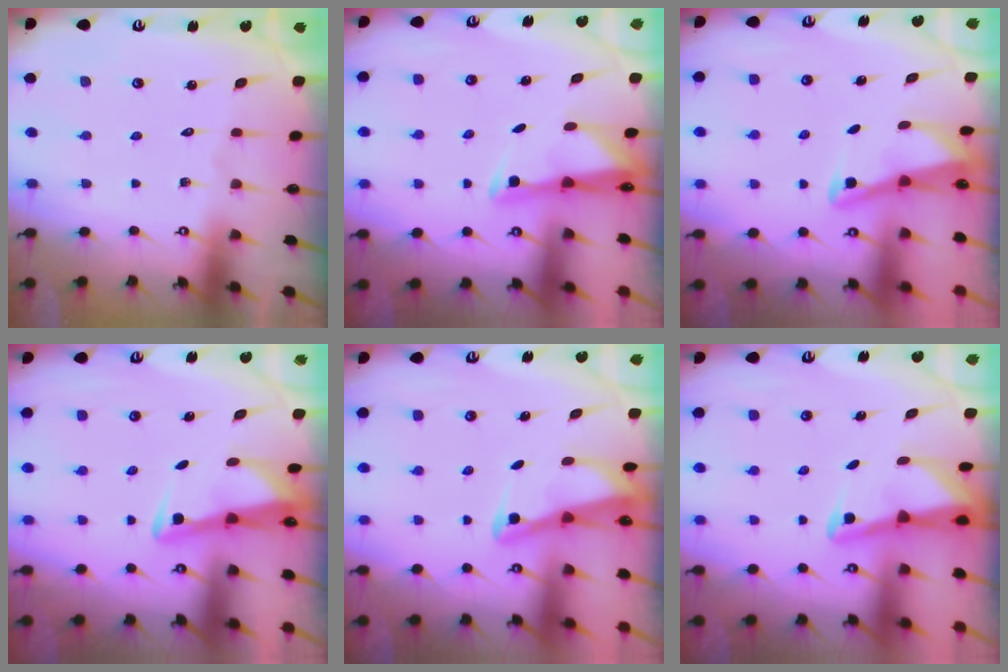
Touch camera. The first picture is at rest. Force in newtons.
{"total": 2.6, "press": 2.5, "slide": 0.4}
{"total": 2.8, "press": 2.7, "slide": 0.4}
{"total": 3.4, "press": 3.4, "slide": 0.4}
{"total": 2.8, "press": 2.8, "slide": 0.3}
{"total": 3.0, "press": 3.0, "slide": 0.4}